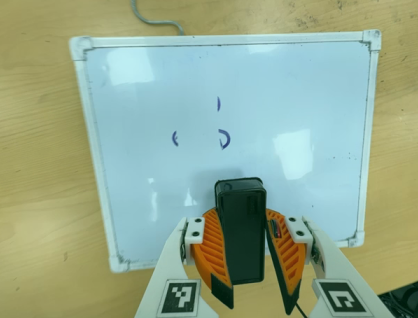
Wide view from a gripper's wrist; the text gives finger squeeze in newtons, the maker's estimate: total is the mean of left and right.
{"total": 10.5, "left": 10.2, "right": 10.8}